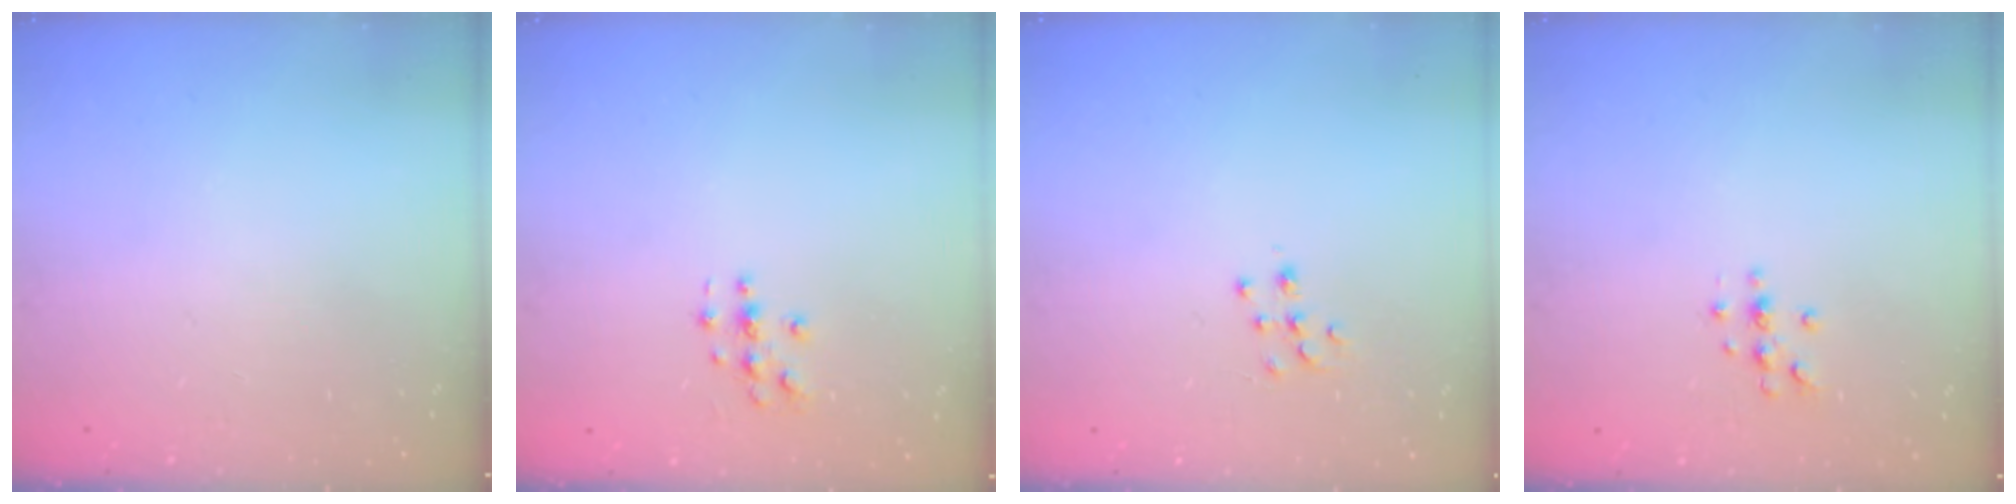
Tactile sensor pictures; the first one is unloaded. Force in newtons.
{"total": 2.8, "press": 2.8, "slide": 0.3}
{"total": 7.2, "press": 7.2, "slide": 0.5}
{"total": 4.9, "press": 4.9, "slide": 0.5}